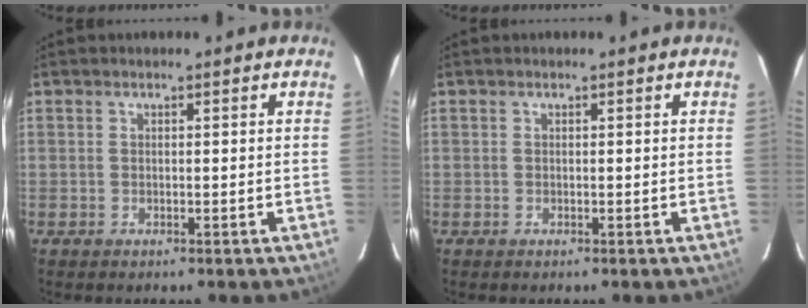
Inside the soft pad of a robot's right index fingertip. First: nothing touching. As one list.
[{"total": 0.0}]